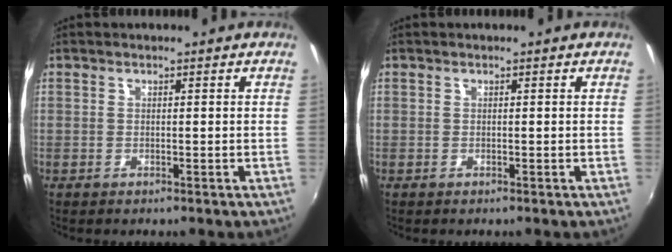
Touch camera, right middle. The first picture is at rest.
{"total": 0.0}